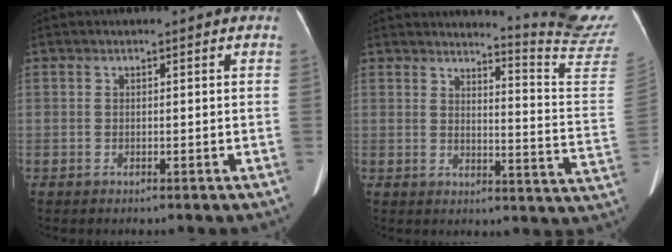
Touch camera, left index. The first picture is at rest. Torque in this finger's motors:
{"motor_torque": [0.19, -1.43, 0.03, 0.02]}